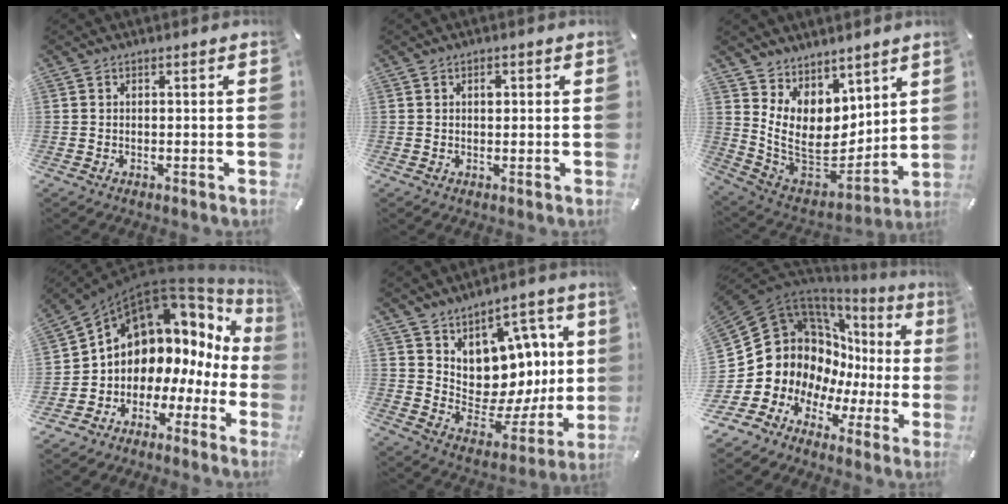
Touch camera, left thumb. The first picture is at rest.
{"total": 1.4, "force": [0.3, 0.9, 1.0], "torque": [-0.004, -0.002, 0.001]}
{"total": 13.1, "force": [5.7, 9.9, 6.5], "torque": [-0.134, -0.076, 0.118]}
{"total": 8.5, "force": [3.6, 7.3, 2.4], "torque": [-0.056, -0.053, 0.068]}
{"total": 10.3, "force": [4.3, 8.7, 3.4], "torque": [-0.041, -0.076, 0.085]}
{"total": 15.8, "force": [3.6, 14.2, 6.0], "torque": [-0.129, -0.071, 0.098]}